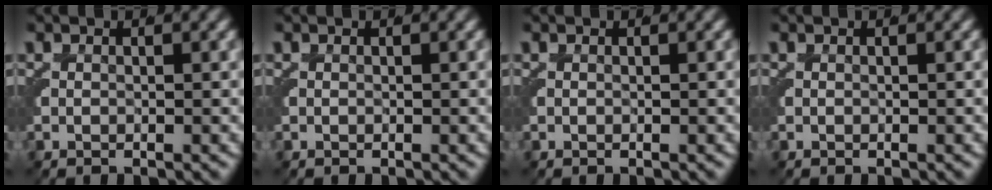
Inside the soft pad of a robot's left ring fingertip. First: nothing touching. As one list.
[{"total": 0.0}, {"total": 0.0}, {"total": 0.0}]